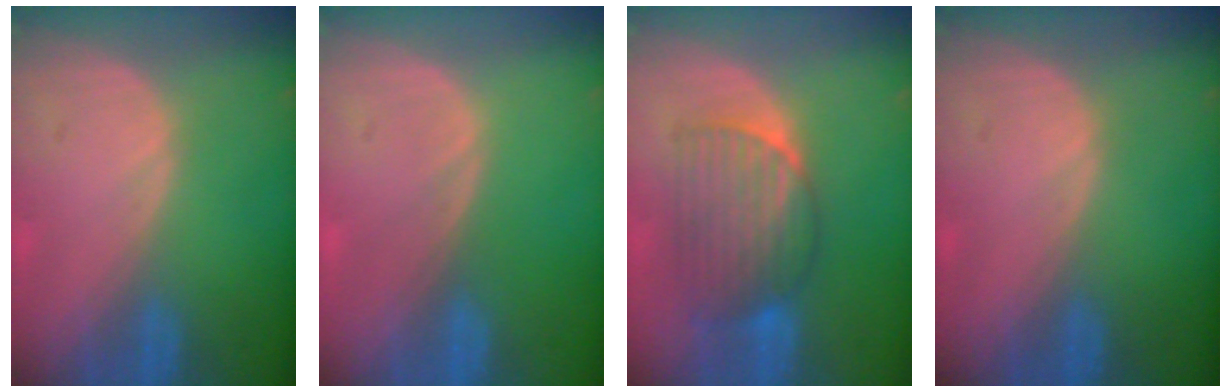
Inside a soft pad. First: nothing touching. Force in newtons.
{"total": 0.0}
{"total": 7.1, "press": 7.1, "slide": 0.3}
{"total": 0.6, "press": 0.1, "slide": 0.6}